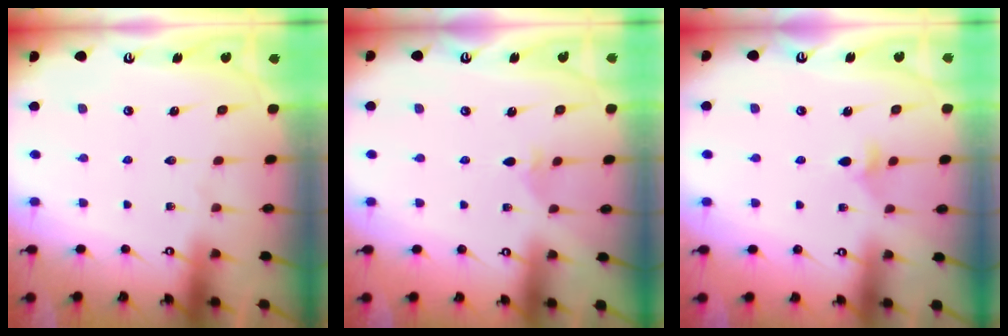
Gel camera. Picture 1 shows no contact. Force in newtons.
{"total": 1.5, "press": 1.5, "slide": 0.4}
{"total": 3.5, "press": 3.3, "slide": 0.9}